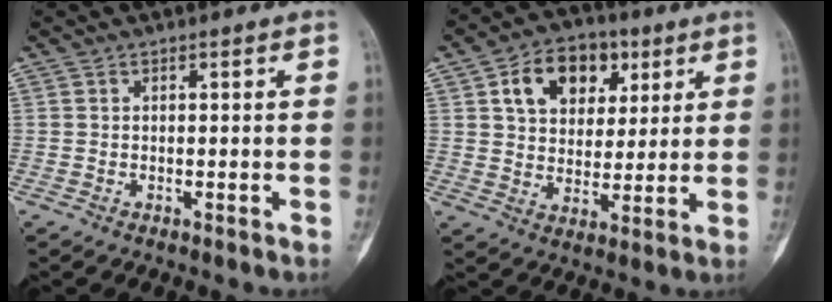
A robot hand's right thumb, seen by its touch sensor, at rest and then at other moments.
{"total": 13.3, "force": [5.3, 9.4, 7.8], "torque": [-0.084, -0.006, 0.086]}